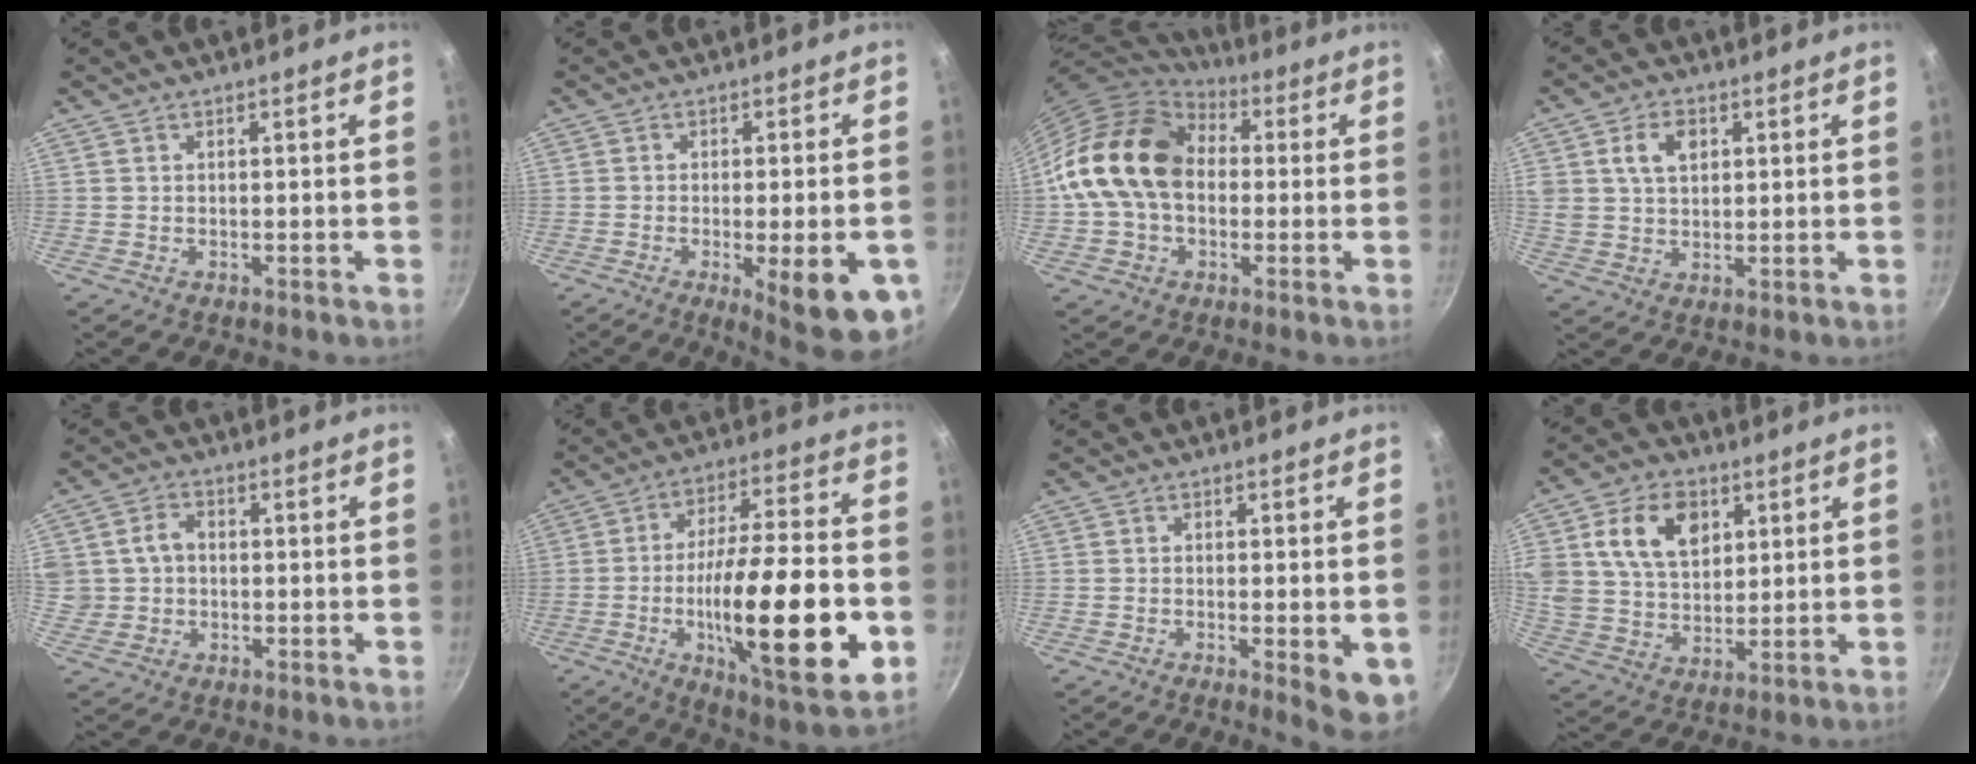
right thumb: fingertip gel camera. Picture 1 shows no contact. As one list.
[{"total": 13.6, "force": [-4.5, 3.6, 12.3], "torque": [-0.139, 0.004, -0.052]}, {"total": 18.4, "force": [1.0, 13.4, 12.5], "torque": [-0.204, 0.036, 0.008]}, {"total": 7.0, "force": [2.3, 4.9, 4.4], "torque": [-0.063, -0.001, 0.040]}, {"total": 6.2, "force": [0.3, 5.4, 3.0], "torque": [-0.034, 0.014, 0.007]}, {"total": 26.6, "force": [-6.6, 7.4, 24.7], "torque": [-0.383, 0.017, -0.100]}, {"total": 7.0, "force": [-1.8, 1.9, 6.5], "torque": [-0.072, -0.004, -0.020]}, {"total": 14.5, "force": [5.0, 10.2, 9.0], "torque": [-0.138, -0.007, 0.090]}]